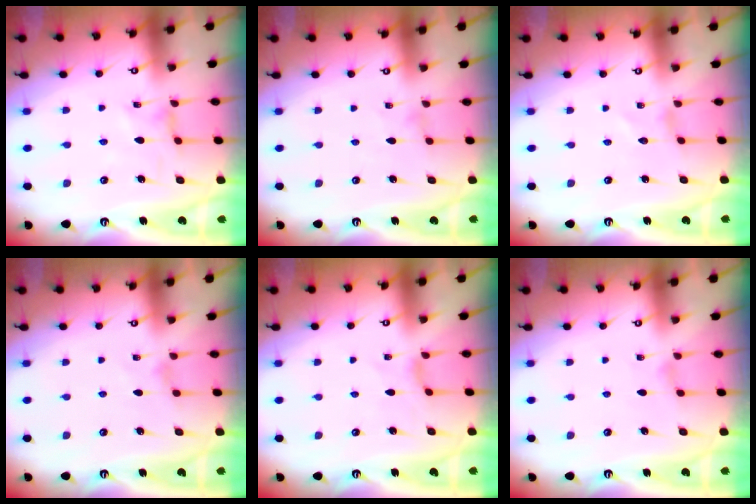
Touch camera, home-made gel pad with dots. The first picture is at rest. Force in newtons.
{"total": 0.0}
{"total": 0.0}
{"total": 1.5, "press": 1.5, "slide": 0.3}
{"total": 0.0}
{"total": 1.8, "press": 1.8, "slide": 0.3}